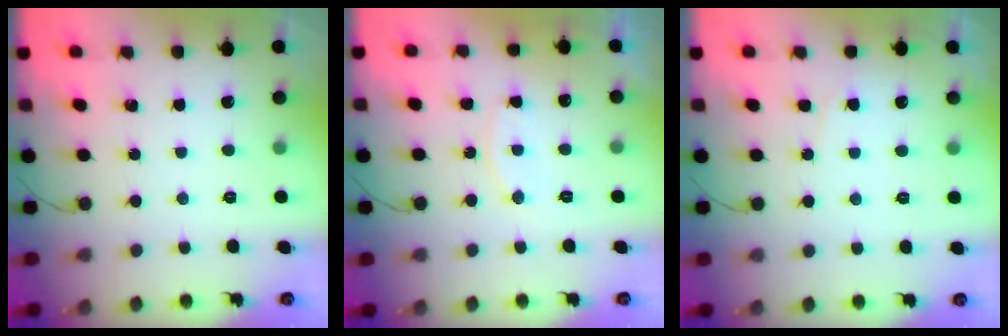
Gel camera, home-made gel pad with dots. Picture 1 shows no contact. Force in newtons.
{"total": 7.9, "press": 7.9, "slide": 0.1}
{"total": 3.4, "press": 3.3, "slide": 0.3}